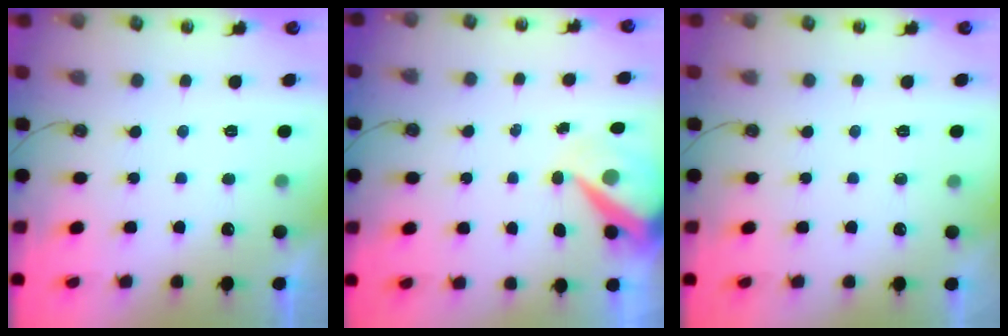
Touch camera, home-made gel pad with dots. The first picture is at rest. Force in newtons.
{"total": 9.7, "press": 9.6, "slide": 0.9}
{"total": 0.0}